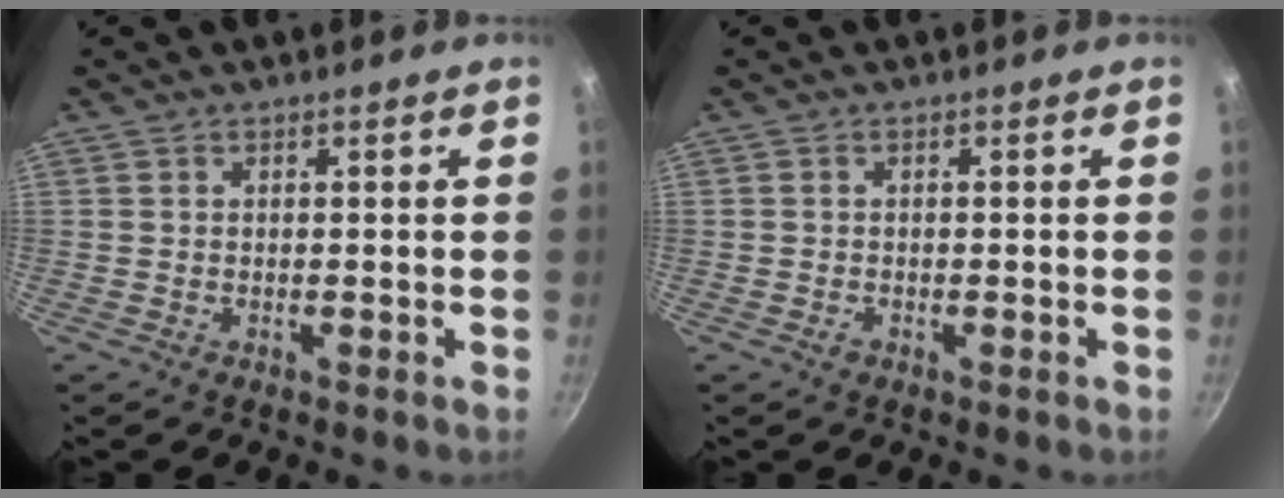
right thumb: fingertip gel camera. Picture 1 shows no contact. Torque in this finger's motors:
{"motor_torque": [-0.31, 0.13, -0.23, 0.12, -0.02]}